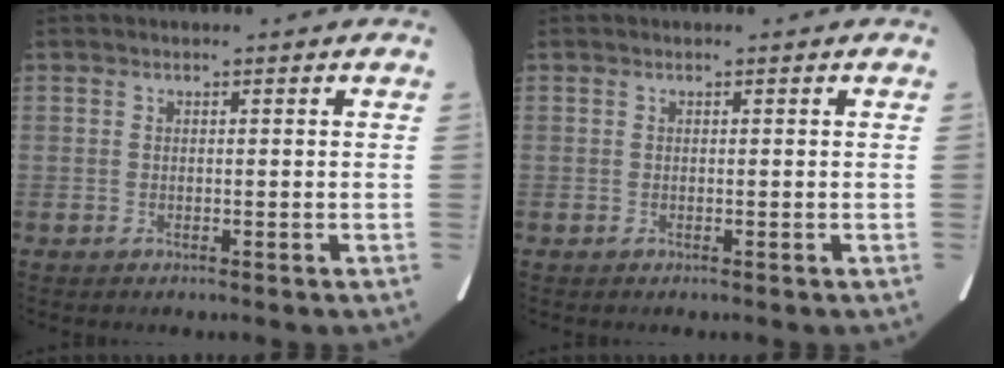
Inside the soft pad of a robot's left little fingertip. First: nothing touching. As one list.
[{"total": 0.0}]